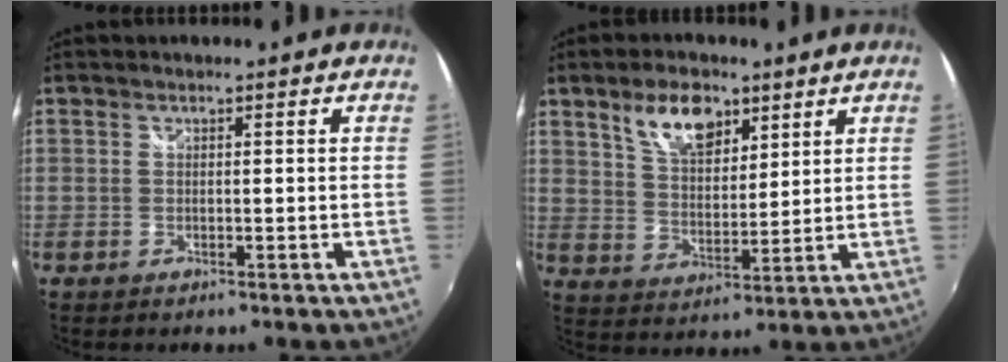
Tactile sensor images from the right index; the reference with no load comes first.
{"total": 9.6, "force": [5.7, 4.8, 6.1], "torque": [-0.105, 0.012, 0.106]}